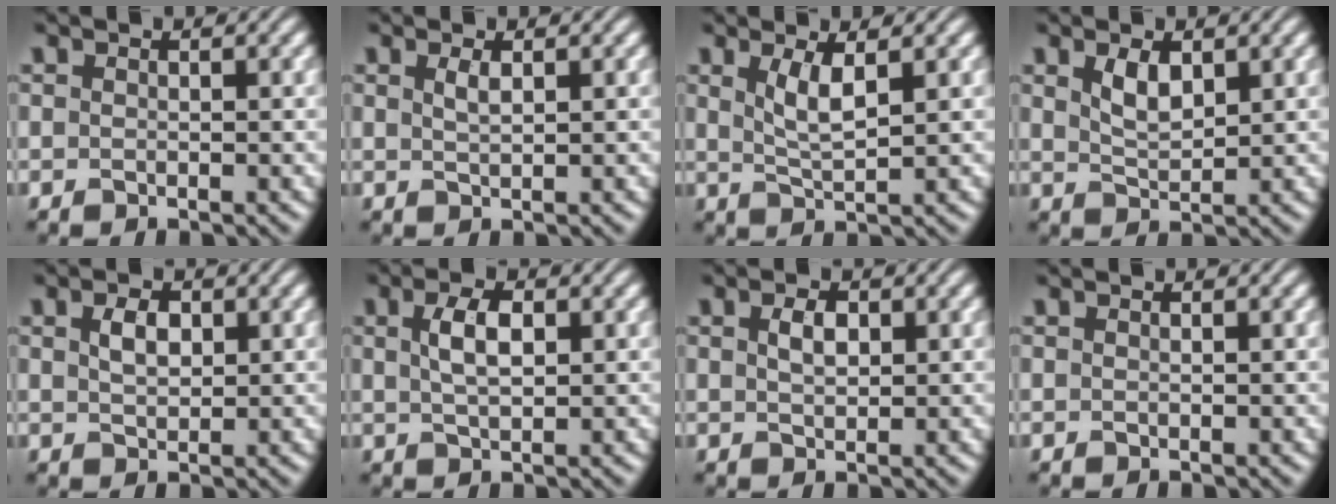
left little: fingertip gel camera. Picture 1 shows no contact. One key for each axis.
{"total": 1.1, "fx": 0.6, "fy": 0.3, "fz": 0.9, "tx": -0.019, "ty": 0.003, "tz": 0.011}
{"total": 2.7, "fx": 1.1, "fy": 0.7, "fz": 2.4, "tx": -0.048, "ty": -0.005, "tz": 0.025}
{"total": 2.4, "fx": 1.2, "fy": 1.1, "fz": 1.7, "tx": -0.038, "ty": -0.002, "tz": 0.027}
{"total": 2.2, "fx": 0.7, "fy": 1.3, "fz": 1.6, "tx": -0.035, "ty": 0.002, "tz": 0.014}
{"total": 3.2, "fx": 0.8, "fy": 1.5, "fz": 2.7, "tx": -0.057, "ty": 0.004, "tz": 0.017}
{"total": 2.0, "fx": 0.6, "fy": 1.1, "fz": 1.5, "tx": -0.031, "ty": 0.002, "tz": 0.012}
{"total": 0.0}